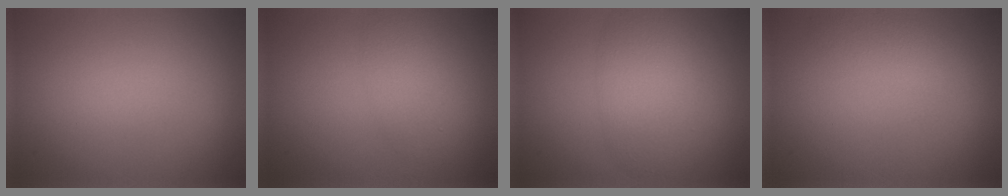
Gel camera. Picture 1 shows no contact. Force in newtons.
{"total": 2.3, "press": 2.3, "slide": 0.0}
{"total": 4.2, "press": 4.2, "slide": 0.2}
{"total": 2.0, "press": 2.0, "slide": 0.0}